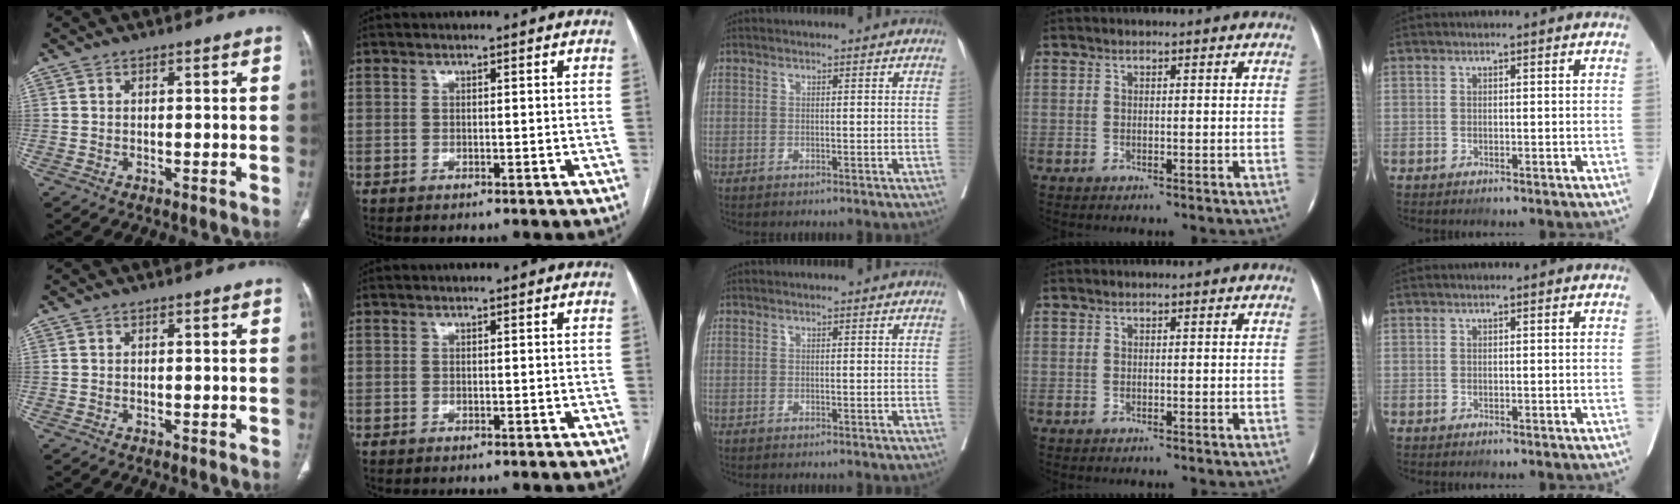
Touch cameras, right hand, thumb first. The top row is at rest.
{}